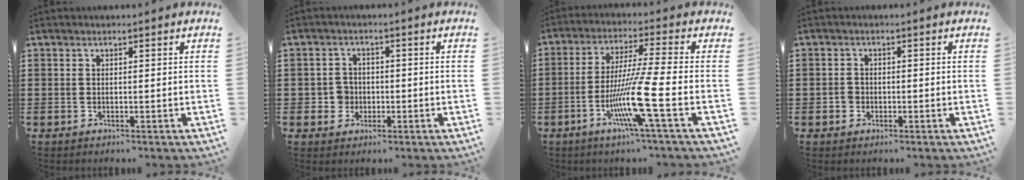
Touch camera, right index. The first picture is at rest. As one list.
[{"total": 3.1, "force": [-0.8, 2.8, 1.0], "torque": [-0.029, 0.004, -0.018]}, {"total": 11.2, "force": [-4.2, -0.5, 10.4], "torque": [-0.214, -0.020, -0.088]}, {"total": 1.5, "force": [-0.6, 1.2, 0.5], "torque": [-0.012, 0.002, -0.014]}]